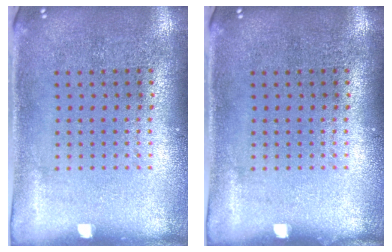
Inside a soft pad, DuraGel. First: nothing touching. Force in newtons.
{"total": 0.0}